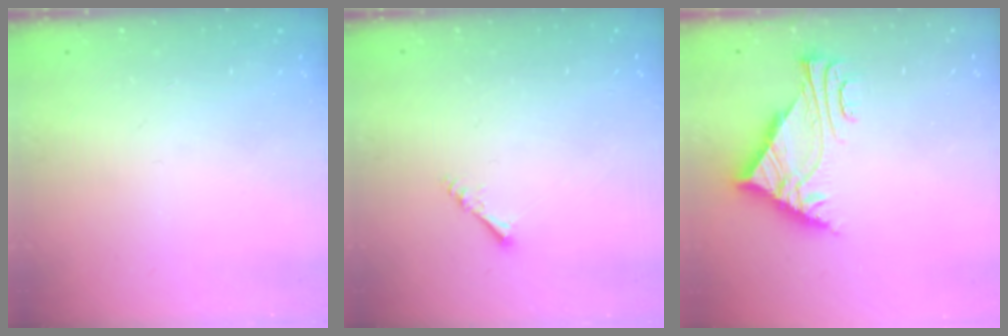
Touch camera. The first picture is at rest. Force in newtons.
{"total": 1.8, "press": 1.8, "slide": 0.1}
{"total": 7.9, "press": 7.8, "slide": 1.1}